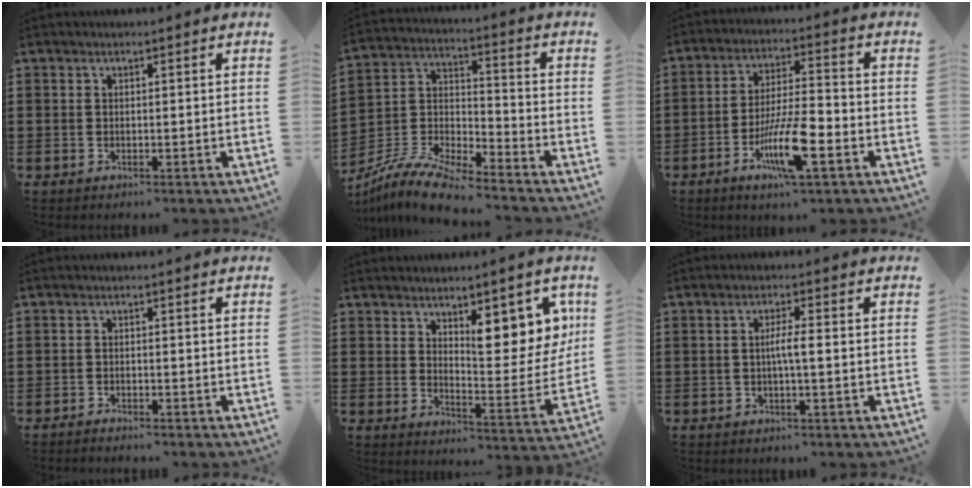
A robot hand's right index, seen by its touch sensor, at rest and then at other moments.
{"total": 9.1, "force": [-8.5, 0.7, 3.2], "torque": [-0.080, 0.002, -0.174]}
{"total": 10.4, "force": [-4.3, 2.6, 9.0], "torque": [-0.182, -0.002, -0.080]}
{"total": 1.2, "force": [-1.2, 0.1, 0.0], "torque": [-0.004, 0.003, -0.025]}
{"total": 9.6, "force": [5.7, 3.8, 6.7], "torque": [-0.096, -0.030, 0.094]}
{"total": 2.8, "force": [-0.4, 0.2, 2.7], "torque": [-0.050, -0.003, -0.008]}